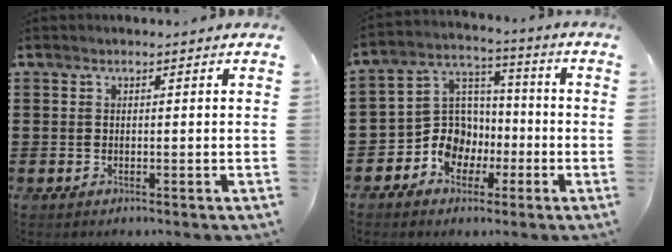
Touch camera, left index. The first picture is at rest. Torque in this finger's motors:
{"motor_torque": [0.89, -0.16, 0.26, 0.07]}